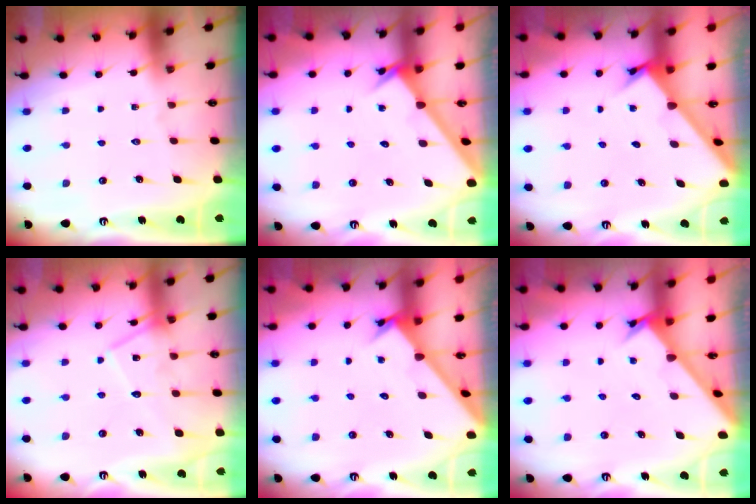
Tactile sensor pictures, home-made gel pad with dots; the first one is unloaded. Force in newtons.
{"total": 2.6, "press": 2.6, "slide": 0.1}
{"total": 1.9, "press": 1.9, "slide": 0.2}
{"total": 14.6, "press": 14.6, "slide": 1.1}
{"total": 2.3, "press": 2.3, "slide": 0.0}
{"total": 2.4, "press": 2.4, "slide": 0.1}